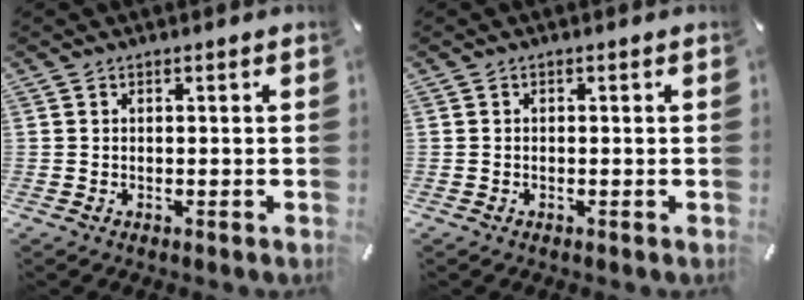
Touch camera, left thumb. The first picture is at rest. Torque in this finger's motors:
{"motor_torque": [-0.01, 0.03, -0.04, 0.00, 0.00]}